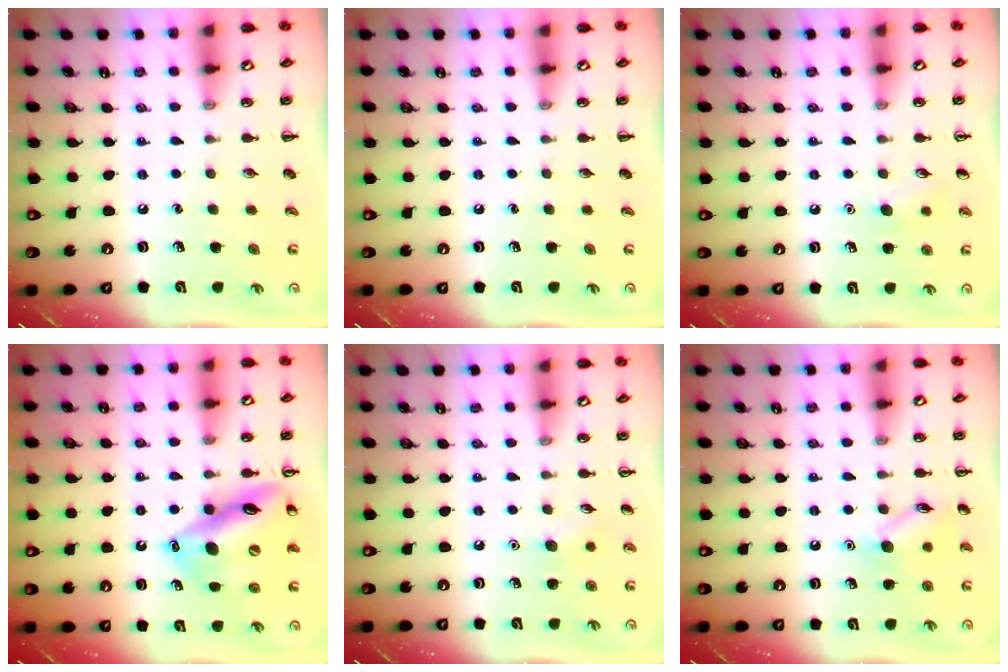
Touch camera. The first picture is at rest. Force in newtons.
{"total": 0.0}
{"total": 6.5, "press": 6.2, "slide": 1.8}
{"total": 17.2, "press": 17.1, "slide": 1.7}
{"total": 5.5, "press": 5.3, "slide": 1.6}
{"total": 9.4, "press": 9.4, "slide": 0.5}